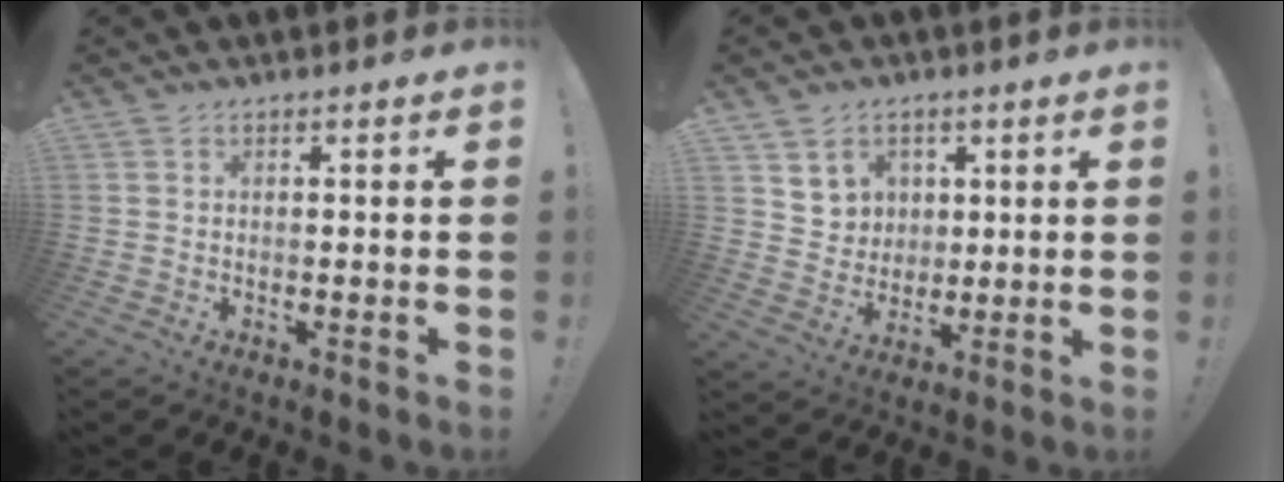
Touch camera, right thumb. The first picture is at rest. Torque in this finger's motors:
{"motor_torque": [-0.48, 0.23, -0.46, 0.13, -0.09]}